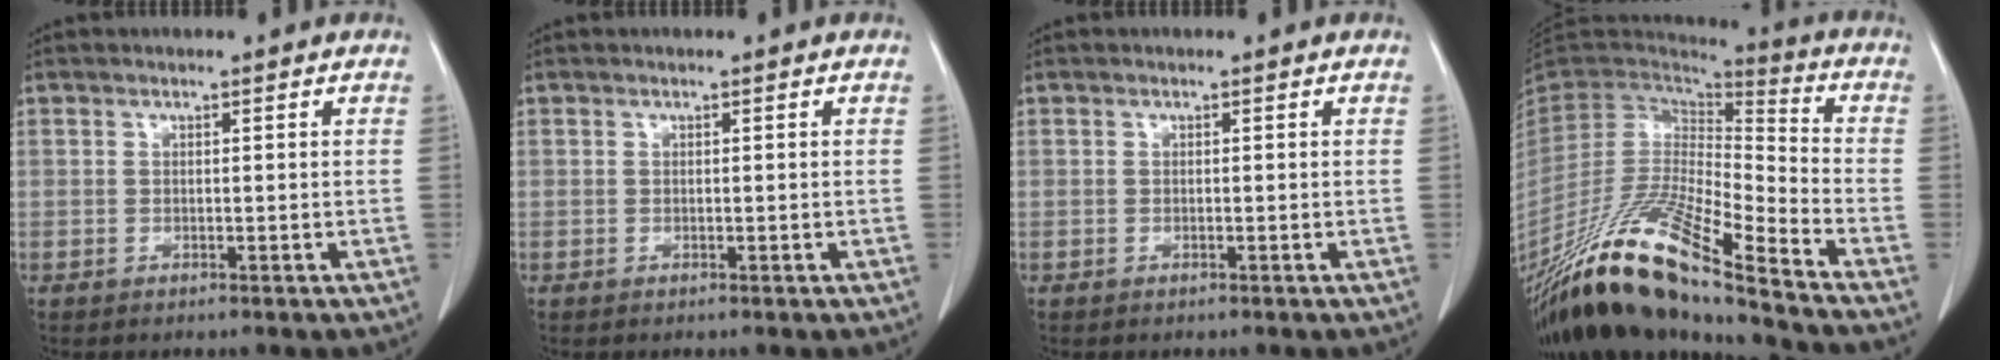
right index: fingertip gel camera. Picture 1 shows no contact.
{"total": 0.0}
{"total": 0.0}
{"total": 21.7, "force": [-17.1, 0.6, 13.4], "torque": [-0.280, -0.033, -0.323]}